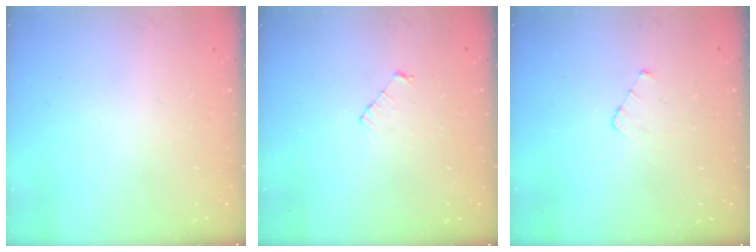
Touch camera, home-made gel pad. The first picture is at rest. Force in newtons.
{"total": 3.8, "press": 3.8, "slide": 0.4}
{"total": 2.4, "press": 2.4, "slide": 0.3}